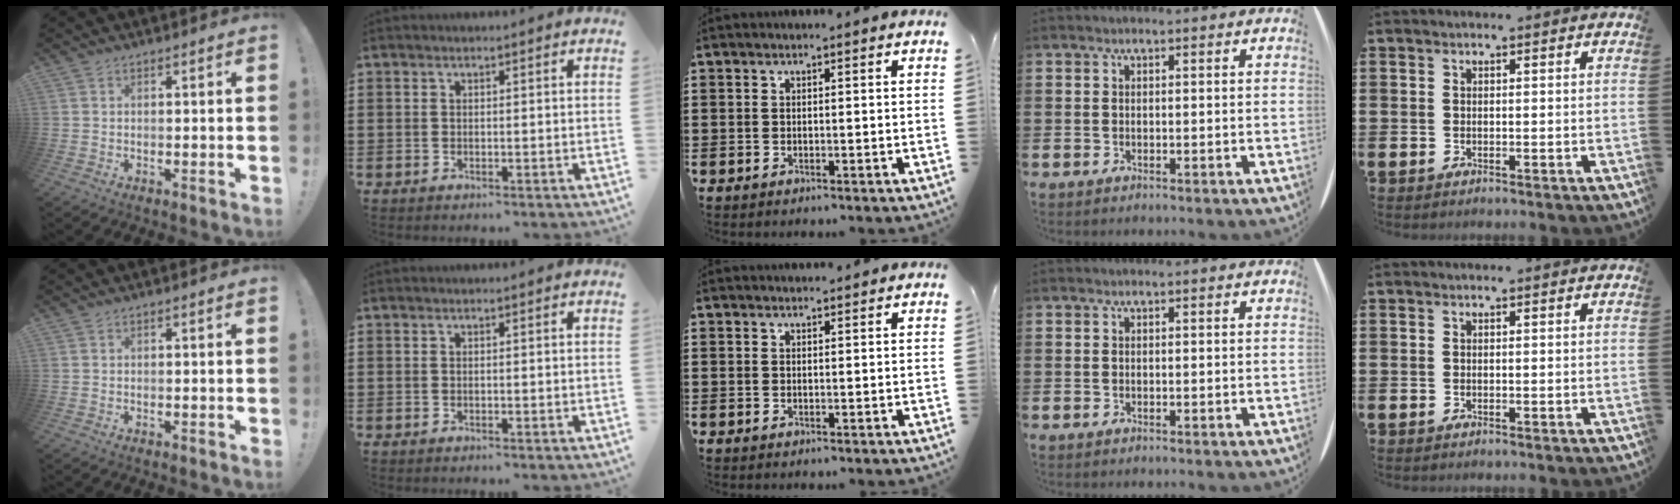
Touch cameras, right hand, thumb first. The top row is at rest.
{"middle": {"total": 1.0, "force": [0.9, 0.0, -0.1], "torque": [-0.001, -0.003, 0.019]}}